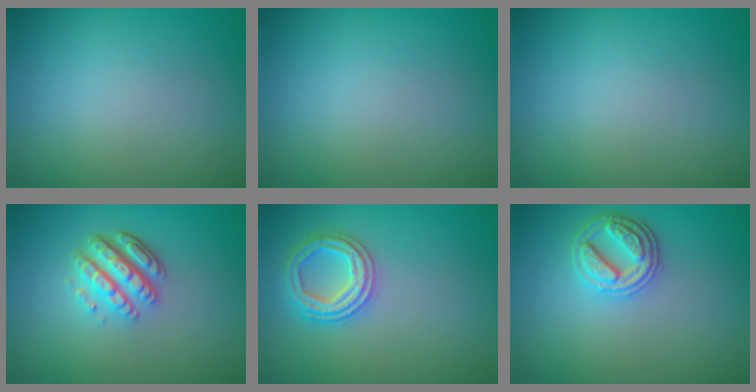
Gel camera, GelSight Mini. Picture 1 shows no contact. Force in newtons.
{"total": 0.0}
{"total": 0.0}
{"total": 4.6, "press": 3.4, "slide": 3.2}
{"total": 3.1, "press": 3.1, "slide": 0.7}
{"total": 3.3, "press": 3.1, "slide": 1.3}